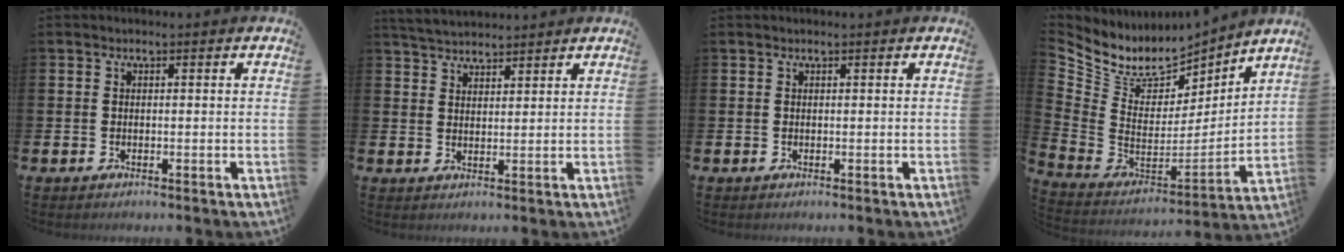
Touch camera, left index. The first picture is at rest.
{"total": 3.9, "force": [3.8, 0.8, 0.3], "torque": [-0.013, -0.014, 0.071]}
{"total": 0.0}
{"total": 8.8, "force": [7.5, 4.2, 2.0], "torque": [-0.093, -0.056, 0.135]}